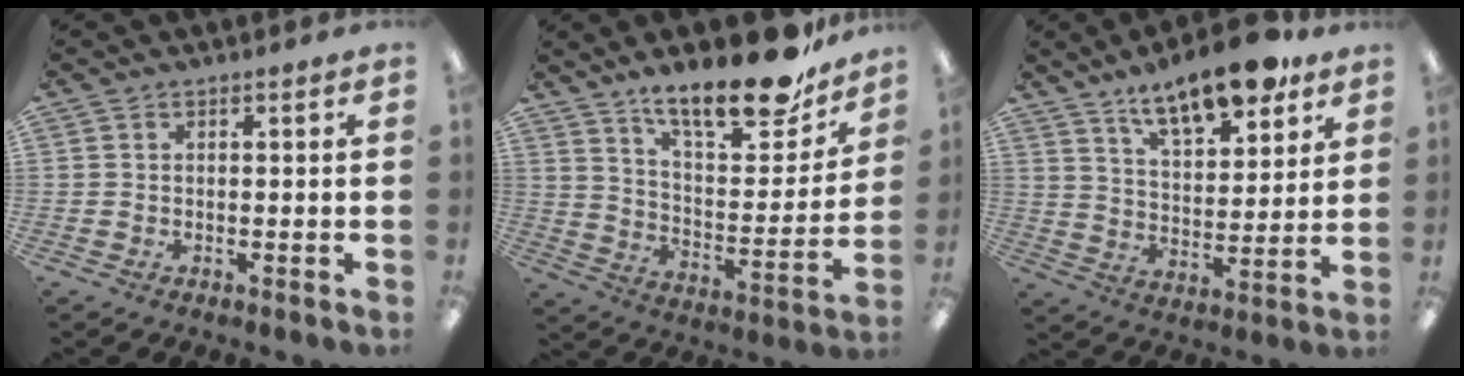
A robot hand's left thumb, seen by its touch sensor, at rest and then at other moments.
{"total": 20.8, "force": [16.0, 6.8, 11.5], "torque": [-0.172, -0.107, 0.268]}
{"total": 14.8, "force": [11.4, 5.1, 8.0], "torque": [-0.119, -0.062, 0.193]}